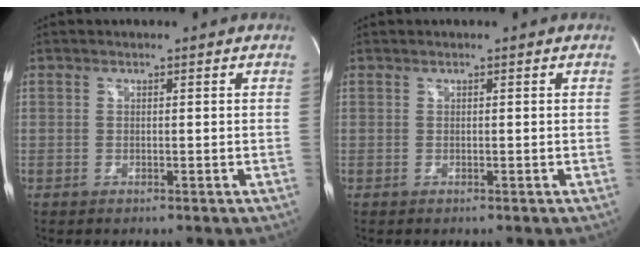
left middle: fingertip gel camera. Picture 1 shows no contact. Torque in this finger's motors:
{"motor_torque": [0.07, 0.12, 0.00, 0.00]}